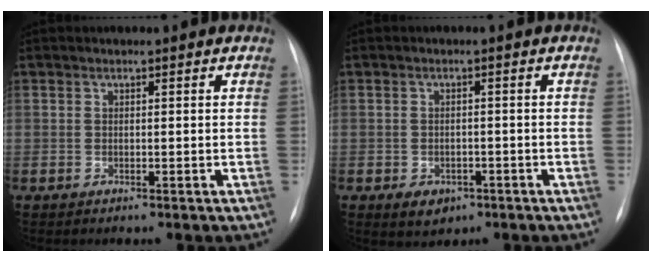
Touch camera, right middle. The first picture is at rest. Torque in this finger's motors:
{"motor_torque": [0.40, -0.52, 0.06, 0.00]}